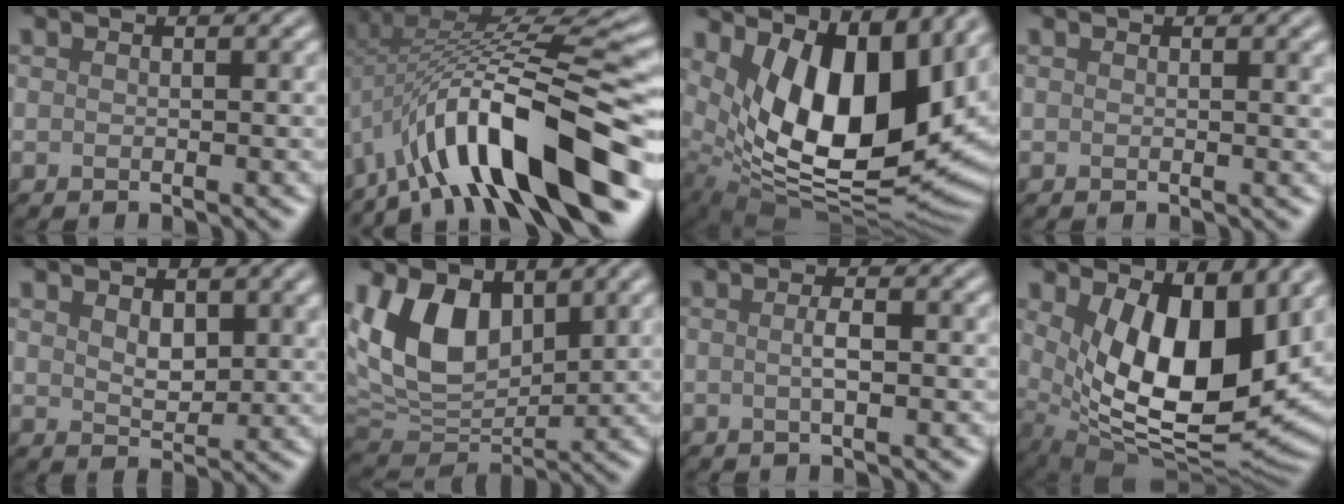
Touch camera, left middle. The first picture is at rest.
{"total": 12.9, "force": [-5.8, 3.6, 11.0], "torque": [-0.171, 0.024, -0.088]}
{"total": 13.1, "force": [3.5, 6.7, 10.7], "torque": [-0.161, -0.016, 0.066]}
{"total": 1.1, "force": [0.2, 0.3, 1.1], "torque": [-0.009, 0.005, 0.002]}
{"total": 2.6, "force": [1.6, 1.4, 1.5], "torque": [-0.032, 0.001, 0.040]}
{"total": 8.5, "force": [3.1, 5.3, 5.9], "torque": [-0.129, -0.003, 0.061]}
{"total": 1.5, "force": [0.0, 0.3, 1.5], "torque": [-0.026, 0.006, 0.003]}
{"total": 10.8, "force": [2.6, 5.0, 9.2], "torque": [-0.148, -0.021, 0.056]}